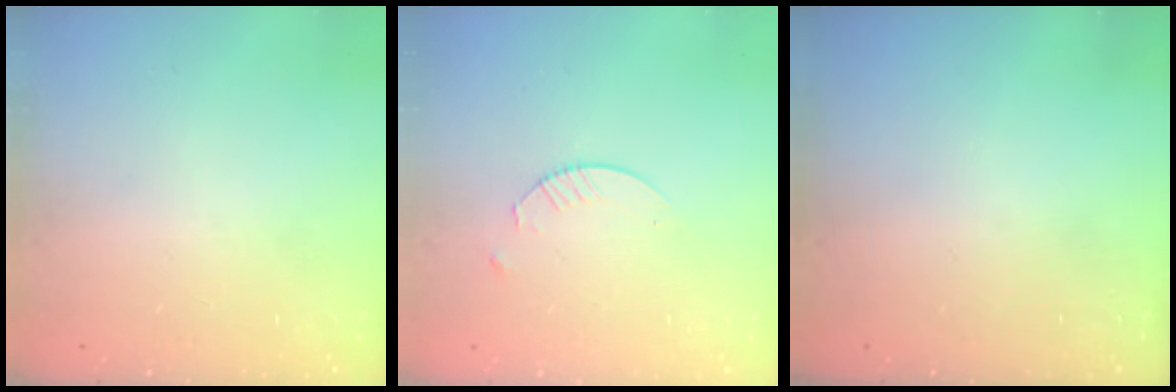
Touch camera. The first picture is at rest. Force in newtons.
{"total": 2.4, "press": 2.4, "slide": 0.3}
{"total": 0.0}